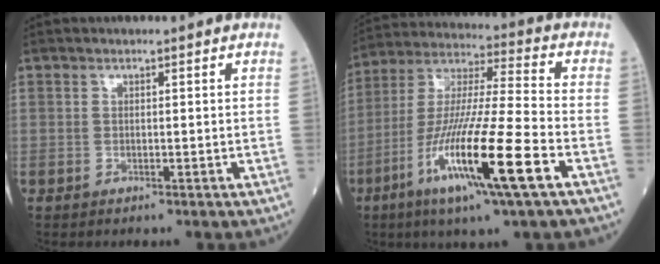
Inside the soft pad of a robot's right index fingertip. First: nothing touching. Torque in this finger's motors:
{"motor_torque": [2.14, 0.00, 1.06, 0.21]}